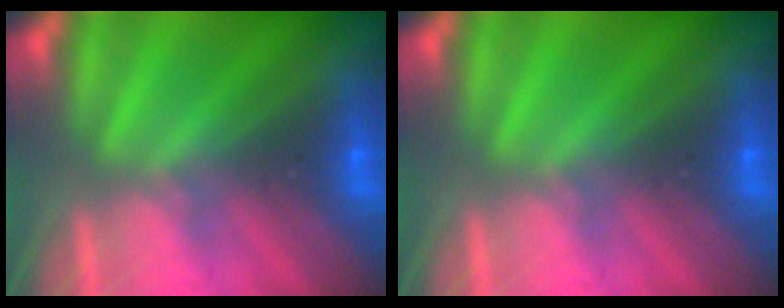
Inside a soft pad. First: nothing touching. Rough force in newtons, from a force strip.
{"total": 0.0}